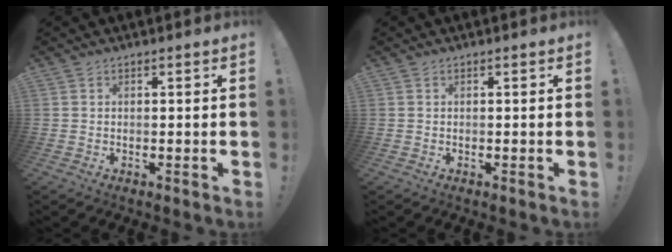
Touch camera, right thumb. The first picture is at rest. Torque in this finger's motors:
{"motor_torque": [0.00, 0.00, 0.00, 0.00, 0.00]}